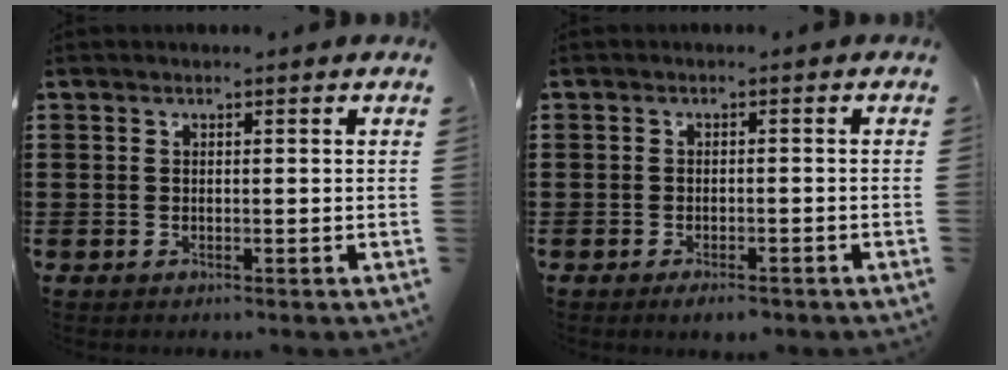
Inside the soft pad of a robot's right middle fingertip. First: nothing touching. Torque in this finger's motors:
{"motor_torque": [0.46, 0.15, 0.05, 0.00]}